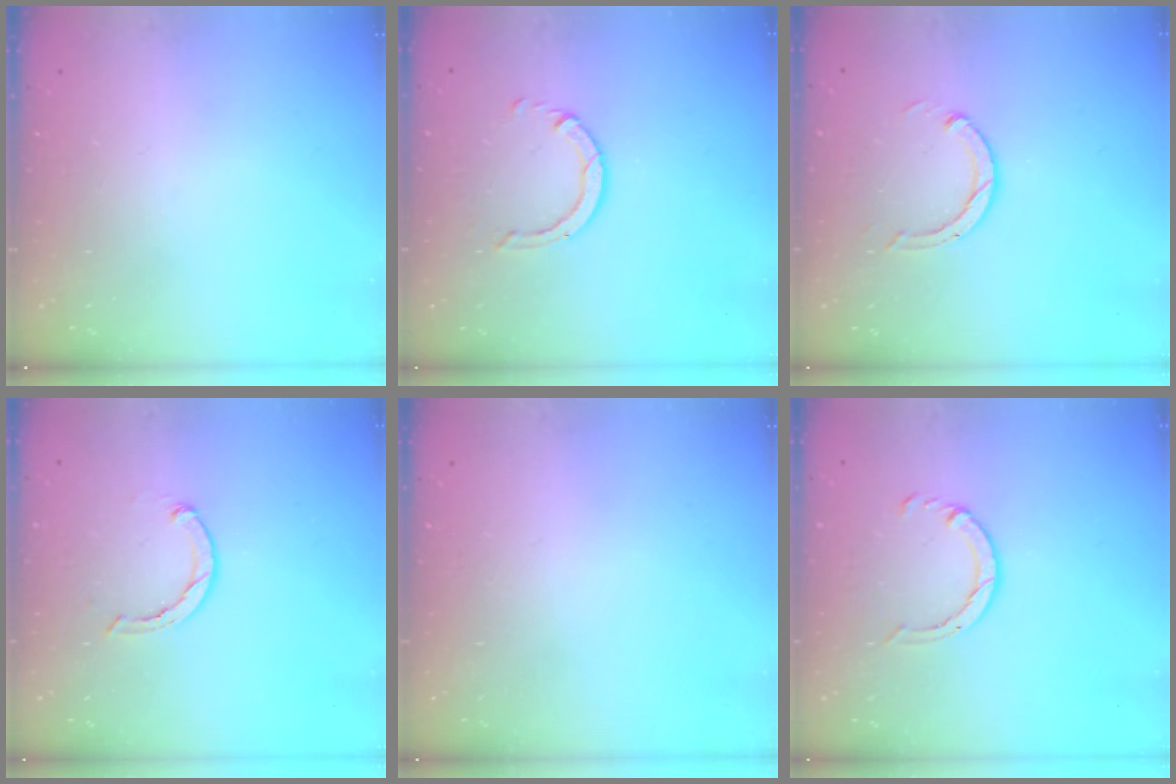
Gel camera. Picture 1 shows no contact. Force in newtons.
{"total": 5.5, "press": 5.5, "slide": 0.5}
{"total": 3.0, "press": 3.0, "slide": 0.3}
{"total": 1.9, "press": 1.9, "slide": 0.3}
{"total": 2.6, "press": 2.6, "slide": 0.2}
{"total": 4.7, "press": 4.7, "slide": 0.4}